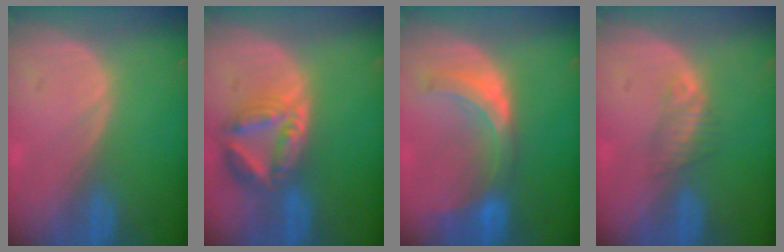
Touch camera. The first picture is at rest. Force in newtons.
{"total": 8.0, "press": 7.0, "slide": 3.8}
{"total": 7.6, "press": 6.9, "slide": 3.2}
{"total": 2.3, "press": 2.1, "slide": 0.8}